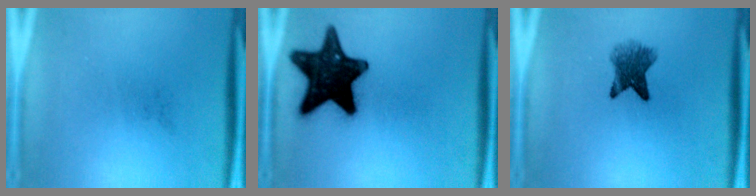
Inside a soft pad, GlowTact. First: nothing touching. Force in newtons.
{"total": 18.2}
{"total": 5.5}